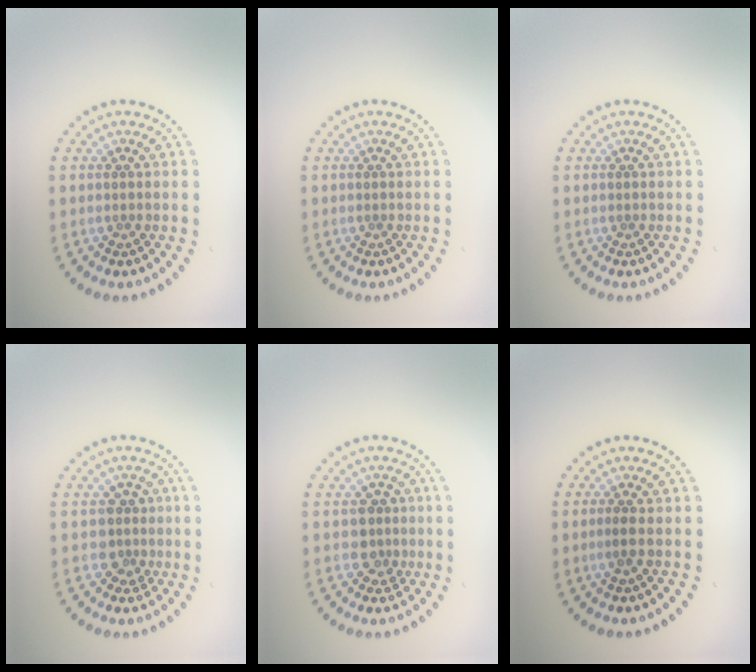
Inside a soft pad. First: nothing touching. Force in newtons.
{"total": 0.0}
{"total": 0.0}
{"total": 2.3, "press": 1.8, "slide": 1.4}
{"total": 2.2, "press": 1.9, "slide": 1.1}
{"total": 0.9, "press": 0.8, "slide": 0.5}